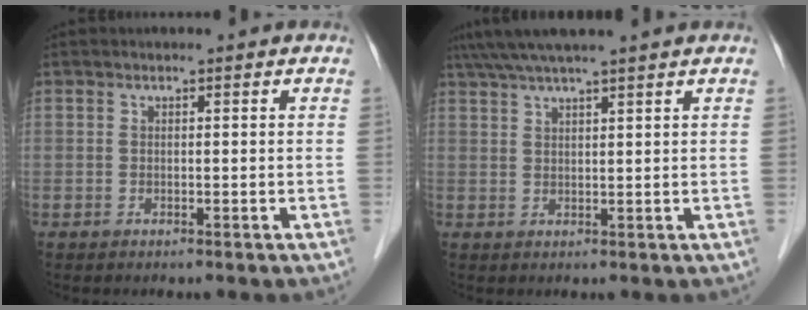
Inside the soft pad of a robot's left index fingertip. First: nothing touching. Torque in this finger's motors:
{"motor_torque": [0.53, -0.50, 0.25, 0.19]}